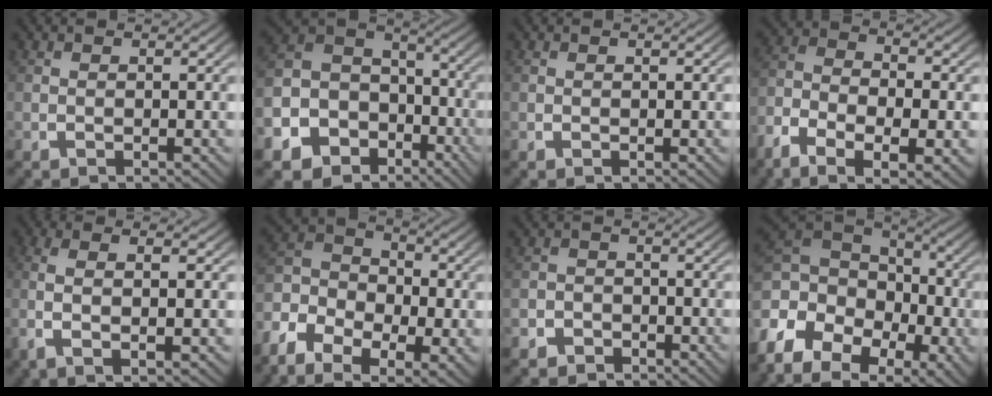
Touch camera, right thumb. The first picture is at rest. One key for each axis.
{"total": 14.9, "fx": -4.4, "fy": 12.5, "fz": 6.7, "tx": -0.149, "ty": -0.045, "tz": -0.068}
{"total": 0.0}
{"total": 7.6, "fx": -2.5, "fy": 4.4, "fz": 5.7, "tx": -0.126, "ty": -0.027, "tz": -0.036}
{"total": 4.9, "fx": 0.2, "fy": 1.6, "fz": 4.6, "tx": -0.098, "ty": -0.002, "tz": 0.009}
{"total": 9.5, "fx": 0.1, "fy": 7.0, "fz": 6.4, "tx": -0.120, "ty": -0.015, "tz": -0.006}
{"total": 2.9, "fx": -1.8, "fy": 2.3, "fz": 0.3, "tx": 0.004, "ty": -0.009, "tz": -0.031}
{"total": 11.4, "fx": -0.7, "fy": 8.1, "fz": 8.0, "tx": -0.161, "ty": -0.018, "tz": -0.002}